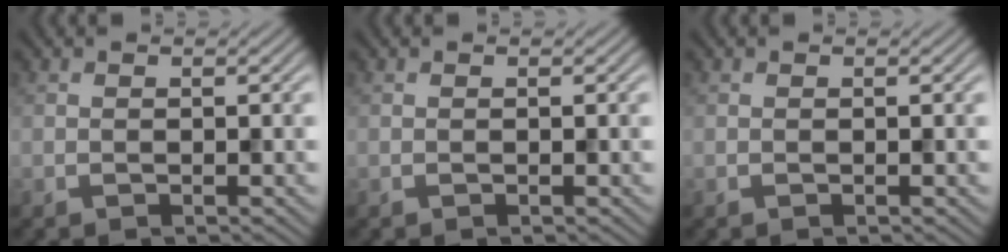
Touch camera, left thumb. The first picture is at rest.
{"total": 0.0}
{"total": 0.0}